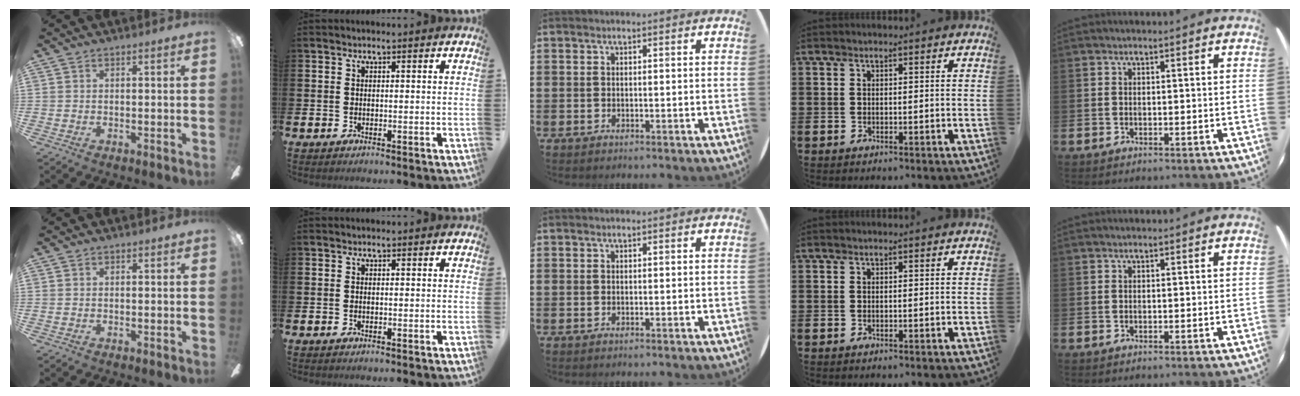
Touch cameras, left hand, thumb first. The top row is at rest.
{}